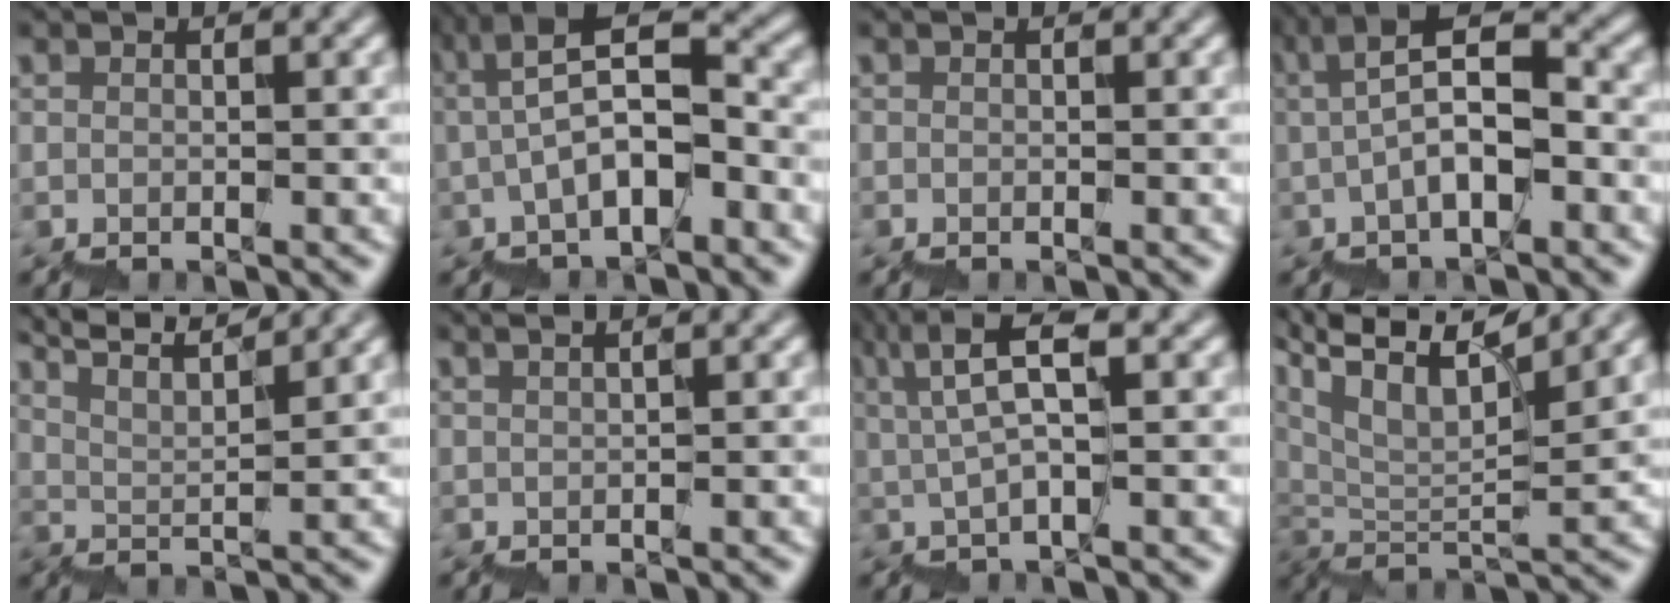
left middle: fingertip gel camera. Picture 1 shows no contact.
{"total": 5.4, "force": [-1.2, 1.7, 5.0], "torque": [-0.088, 0.028, -0.022]}
{"total": 0.0}
{"total": 4.9, "force": [-0.3, 1.4, 4.6], "torque": [-0.080, 0.029, -0.007]}
{"total": 7.3, "force": [6.8, 0.9, 2.5], "torque": [-0.040, 0.034, 0.094]}
{"total": 1.1, "force": [0.9, 0.1, 0.6], "torque": [0.000, -0.001, 0.014]}
{"total": 5.4, "force": [3.0, 0.9, 4.4], "torque": [-0.069, 0.014, 0.052]}
{"total": 11.6, "force": [9.4, 2.4, 6.5], "torque": [-0.133, 0.036, 0.151]}